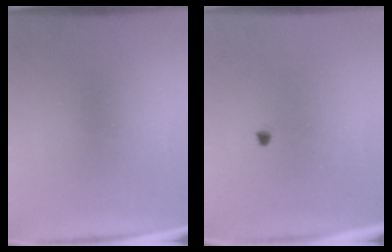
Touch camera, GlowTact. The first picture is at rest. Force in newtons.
{"total": 0.7}